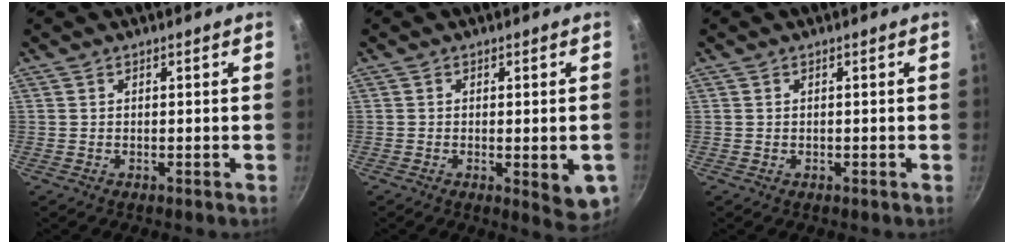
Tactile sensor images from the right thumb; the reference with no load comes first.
{"total": 6.9, "force": [-1.5, 2.3, 6.4], "torque": [-0.068, -0.008, -0.015]}
{"total": 0.0}